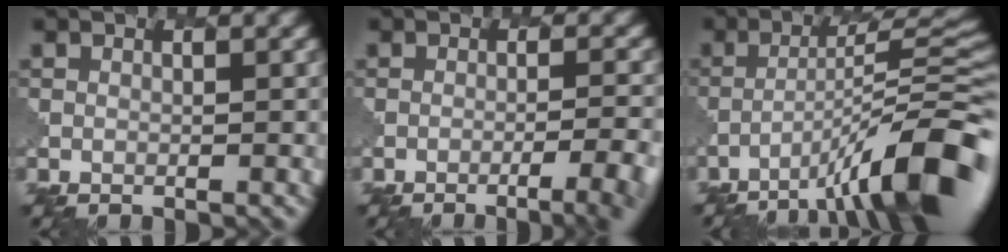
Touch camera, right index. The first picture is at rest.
{"total": 5.4, "force": [-3.3, 1.5, 4.0], "torque": [-0.044, 0.004, -0.034]}
{"total": 10.9, "force": [-6.5, 1.6, 8.6], "torque": [-0.128, 0.016, -0.106]}